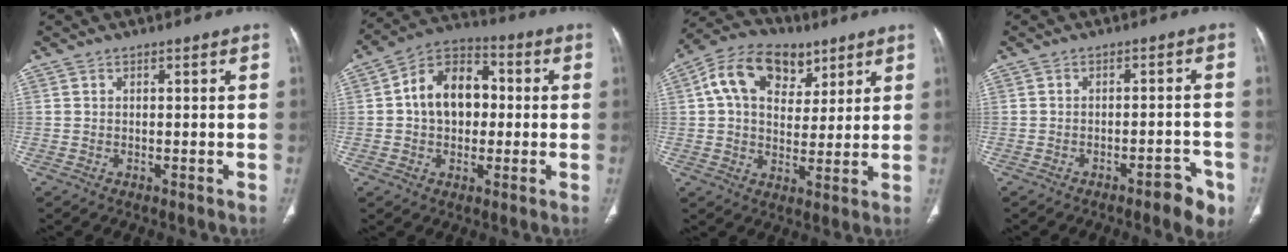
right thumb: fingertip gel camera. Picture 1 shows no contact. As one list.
[{"total": 12.7, "force": [0.9, 9.1, 8.9], "torque": [-0.115, 0.027, 0.004]}, {"total": 14.8, "force": [6.1, 10.1, 8.8], "torque": [-0.127, 0.000, 0.100]}, {"total": 5.6, "force": [-3.3, 1.8, 4.1], "torque": [-0.037, 0.022, -0.040]}]